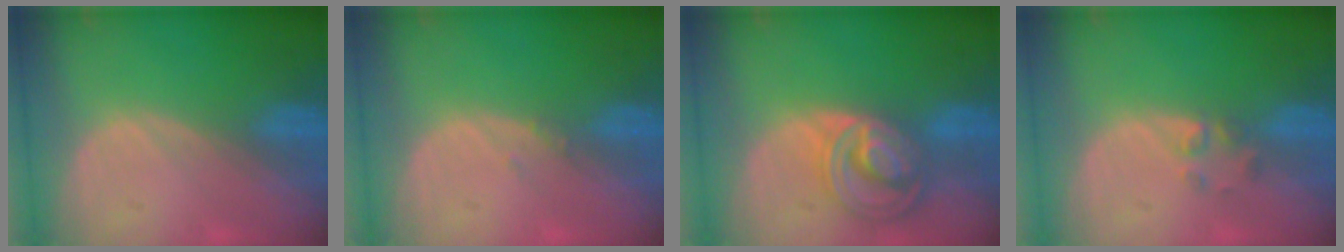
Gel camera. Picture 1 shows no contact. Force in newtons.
{"total": 0.7, "press": 0.7, "slide": 0.3}
{"total": 8.5, "press": 7.3, "slide": 4.3}
{"total": 2.0, "press": 1.9, "slide": 0.8}